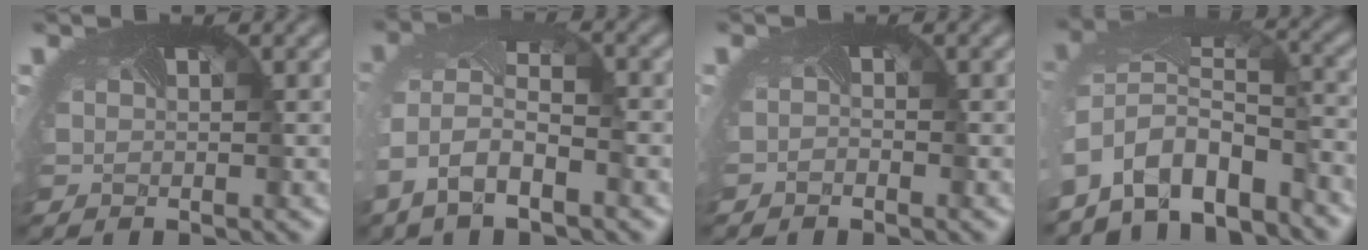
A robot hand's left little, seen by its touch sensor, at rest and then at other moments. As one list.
[{"total": 7.3, "force": [-3.2, 4.0, 5.3], "torque": [-0.114, -0.016, -0.047]}, {"total": 0.8, "force": [-0.7, -0.2, -0.3], "torque": [0.000, -0.006, -0.014]}, {"total": 8.9, "force": [-5.7, 4.5, 5.1], "torque": [-0.106, -0.018, -0.096]}]